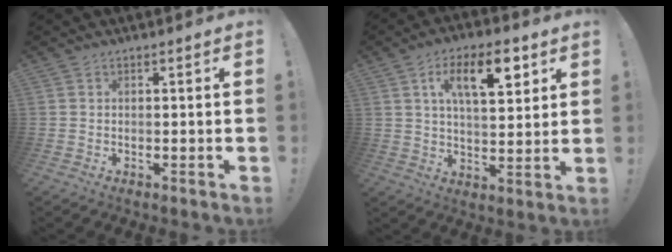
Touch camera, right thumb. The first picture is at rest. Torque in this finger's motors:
{"motor_torque": [1.24, 1.24, 0.21, 0.14, 0.03]}